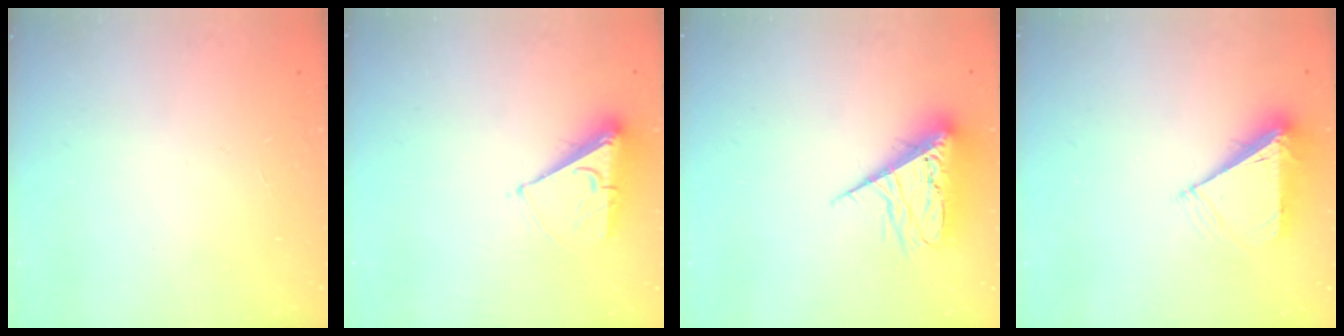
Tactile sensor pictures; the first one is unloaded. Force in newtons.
{"total": 9.0, "press": 9.0, "slide": 0.3}
{"total": 9.7, "press": 9.6, "slide": 1.0}
{"total": 8.3, "press": 8.3, "slide": 0.8}